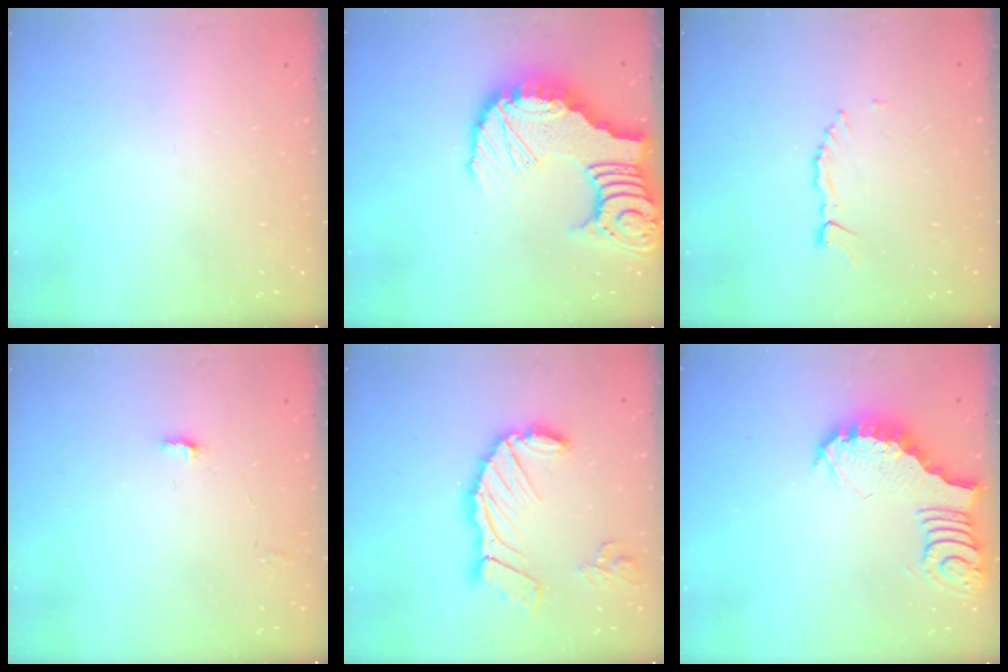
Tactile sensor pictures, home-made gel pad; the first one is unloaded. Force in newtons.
{"total": 18.4, "press": 18.3, "slide": 2.4}
{"total": 1.7, "press": 1.7, "slide": 0.2}
{"total": 2.9, "press": 2.9, "slide": 0.1}
{"total": 15.6, "press": 15.5, "slide": 1.9}
{"total": 3.8, "press": 3.8, "slide": 0.4}